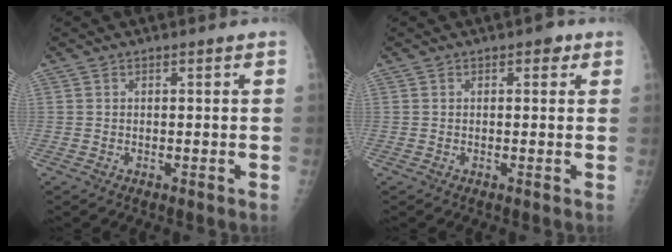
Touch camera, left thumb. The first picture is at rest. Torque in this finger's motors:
{"motor_torque": [0.53, 0.24, 0.38, 0.21, 0.00]}